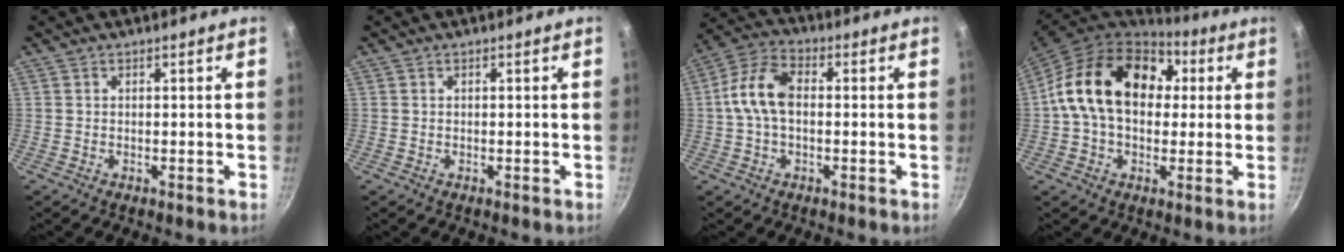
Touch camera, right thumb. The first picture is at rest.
{"total": 0.0}
{"total": 9.9, "force": [0.3, 6.0, 7.9], "torque": [-0.151, 0.032, -0.007]}
{"total": 20.6, "force": [3.6, 14.5, 14.1], "torque": [-0.212, 0.030, 0.045]}